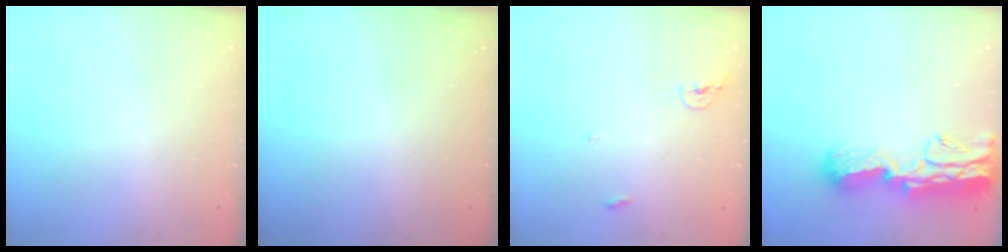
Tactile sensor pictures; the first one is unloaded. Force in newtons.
{"total": 0.0}
{"total": 4.1, "press": 4.0, "slide": 0.9}
{"total": 19.3, "press": 18.4, "slide": 5.6}